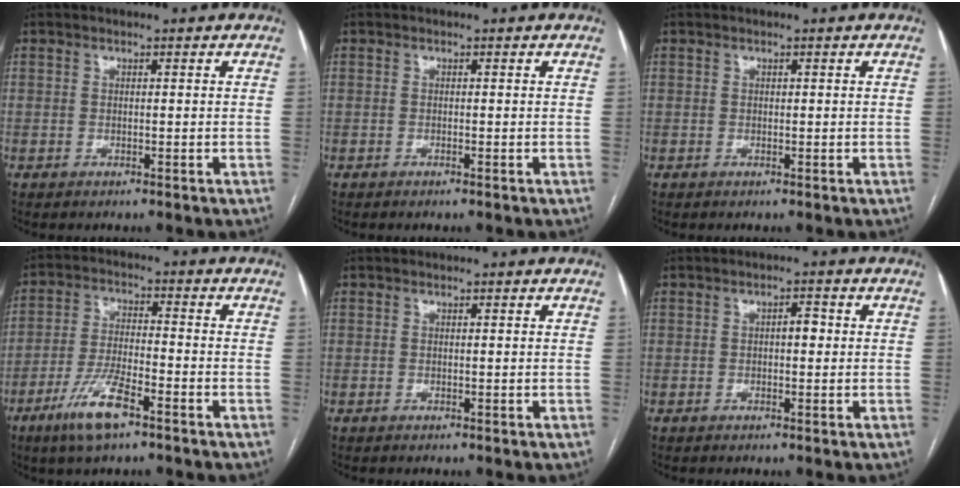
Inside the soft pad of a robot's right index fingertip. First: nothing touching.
{"total": 0.0}
{"total": 0.0}
{"total": 8.7, "force": [-5.4, 1.9, 6.6], "torque": [-0.134, -0.009, -0.099]}
{"total": 0.0}
{"total": 2.1, "force": [0.1, 1.0, 1.8], "torque": [-0.027, 0.011, 0.001]}